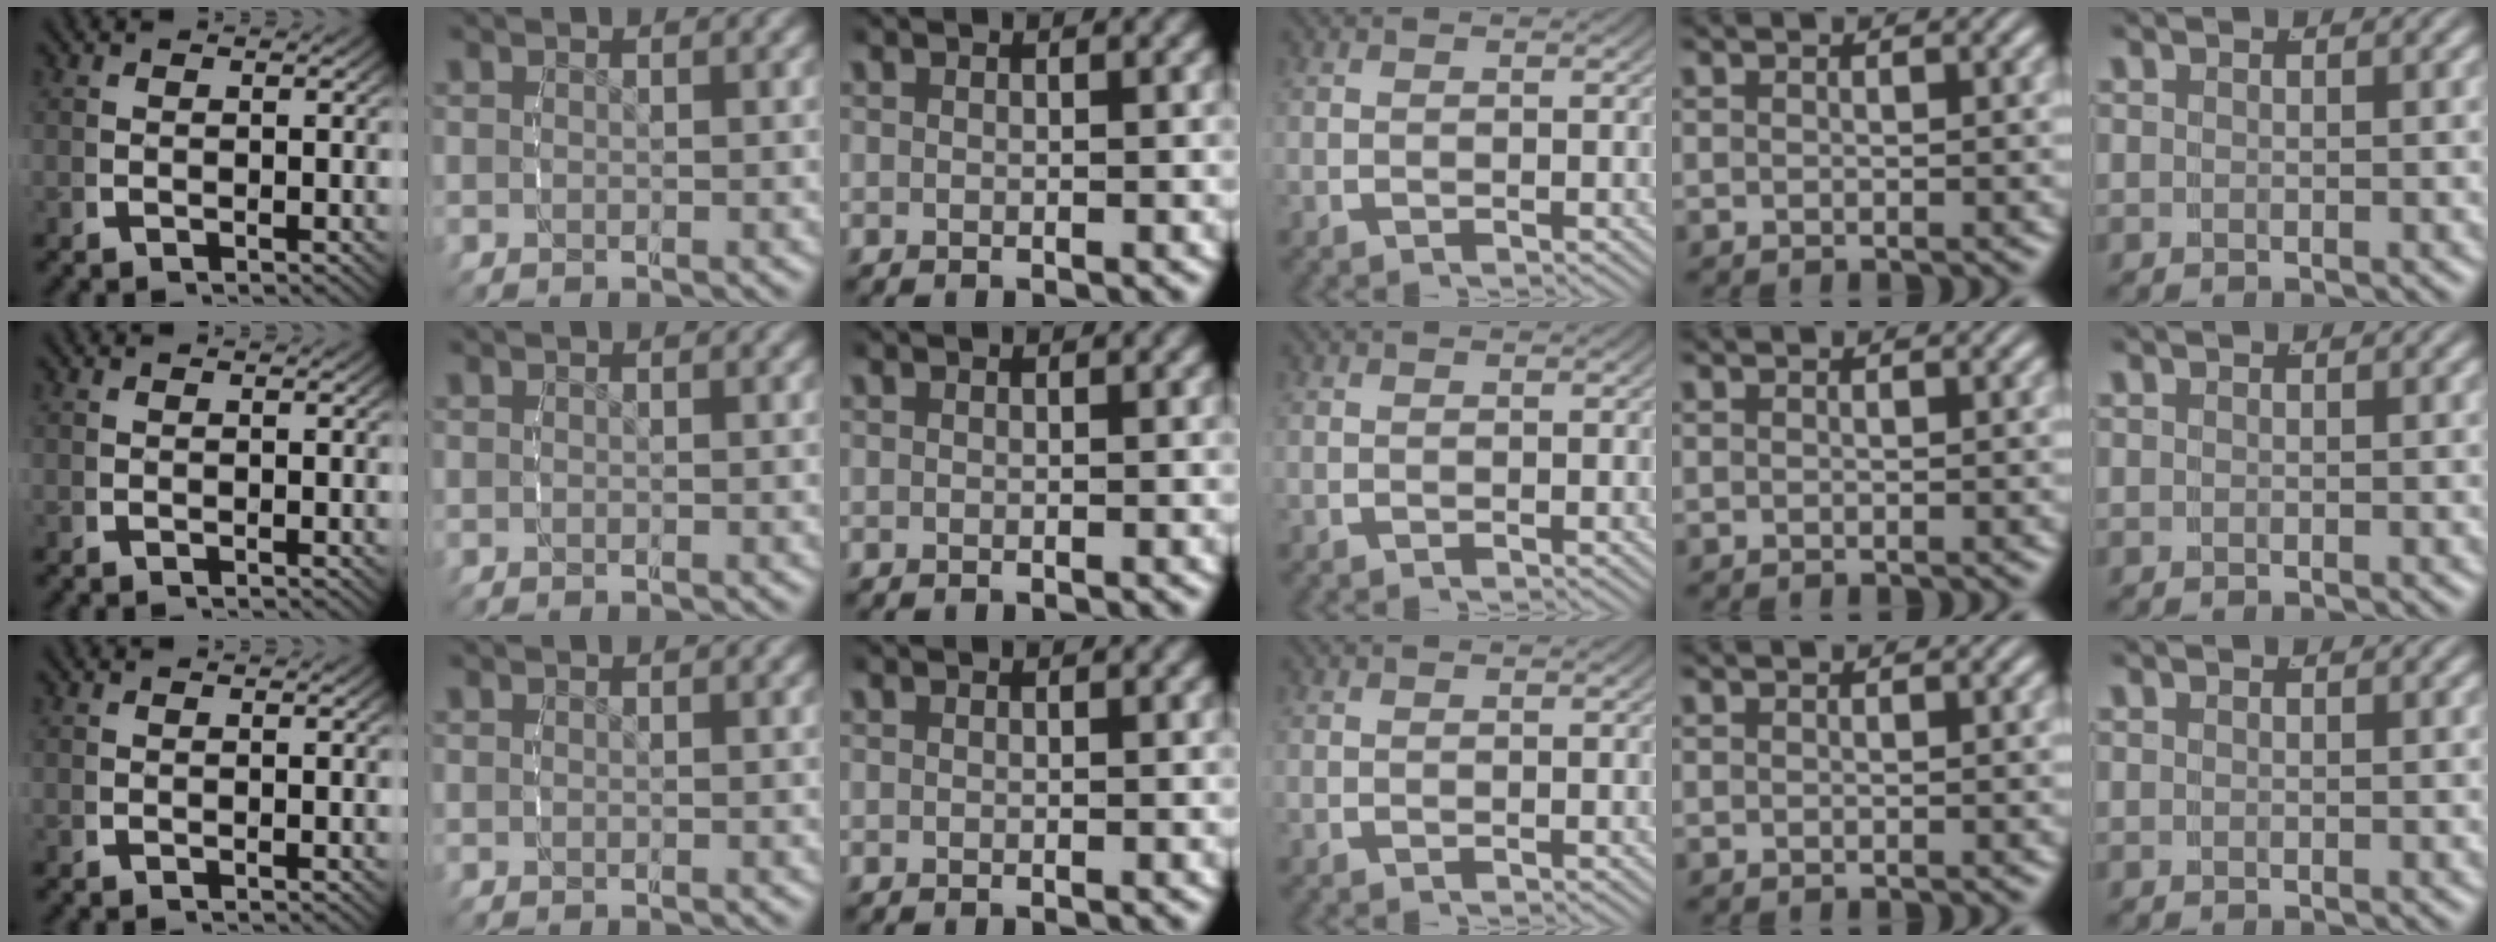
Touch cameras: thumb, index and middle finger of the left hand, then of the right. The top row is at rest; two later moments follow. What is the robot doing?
{"motion": "reach", "object": "jacket"}